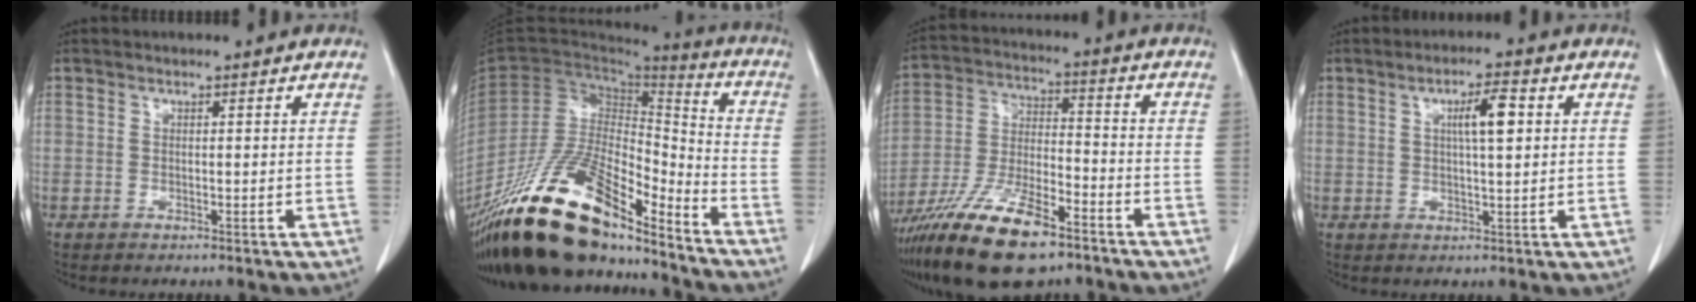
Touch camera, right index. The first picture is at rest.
{"total": 22.8, "force": [-18.0, 6.4, 12.4], "torque": [-0.244, 0.006, -0.328]}
{"total": 16.4, "force": [-11.2, 4.3, 11.3], "torque": [-0.236, -0.021, -0.205]}
{"total": 5.1, "force": [1.4, 0.7, 4.9], "torque": [-0.083, 0.006, 0.023]}